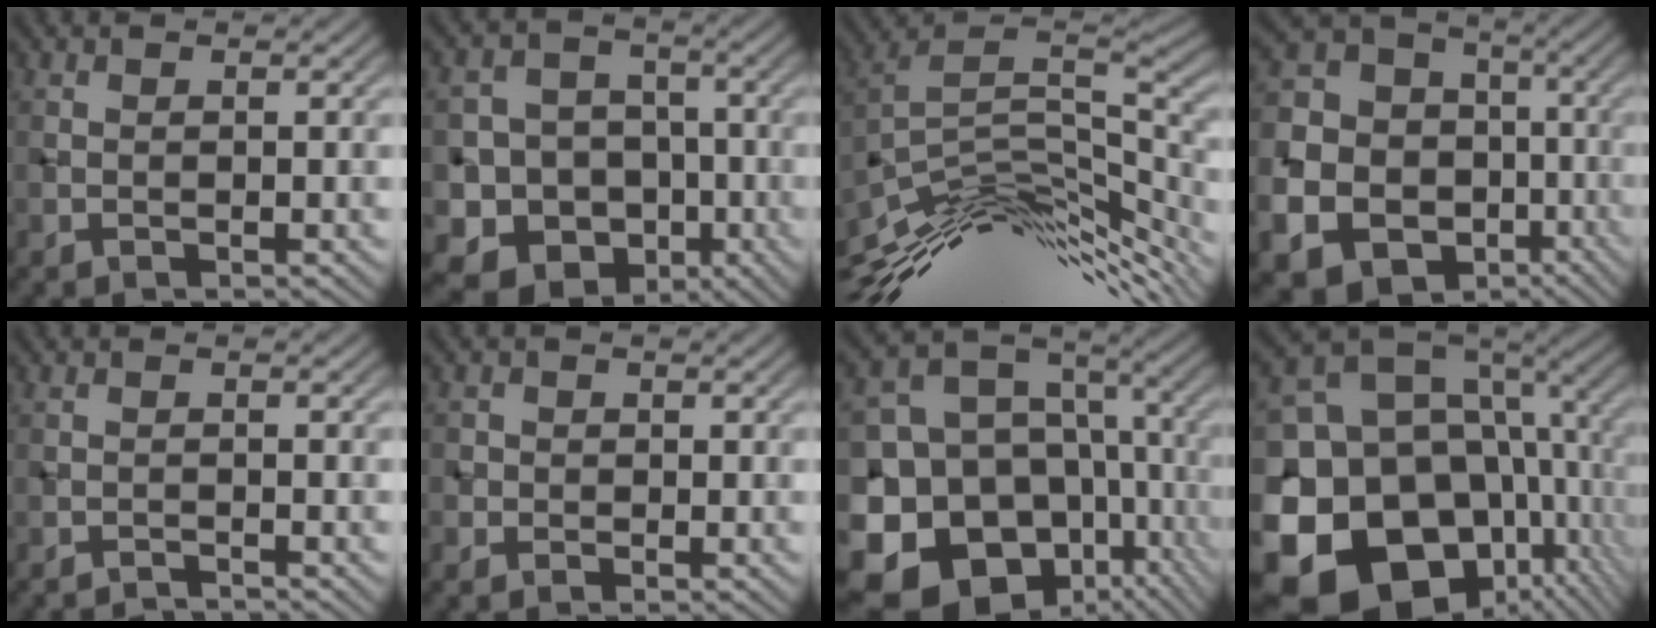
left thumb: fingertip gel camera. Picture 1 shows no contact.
{"total": 12.5, "force": [-4.5, 11.1, 3.6], "torque": [-0.103, -0.019, -0.100]}
{"total": 14.0, "force": [-7.5, 4.2, 11.0], "torque": [-0.233, 0.007, -0.138]}
{"total": 25.1, "force": [-9.1, 22.2, 7.5], "torque": [-0.229, -0.049, -0.153]}
{"total": 1.6, "force": [-1.6, 0.0, 0.2], "torque": [-0.002, -0.001, -0.031]}
{"total": 1.7, "force": [-0.4, 1.7, 0.3], "torque": [0.005, 0.002, -0.018]}
{"total": 20.6, "force": [-8.1, 16.1, 10.0], "torque": [-0.241, -0.040, -0.095]}
{"total": 22.2, "force": [-5.1, 16.9, 13.4], "torque": [-0.298, -0.012, -0.068]}